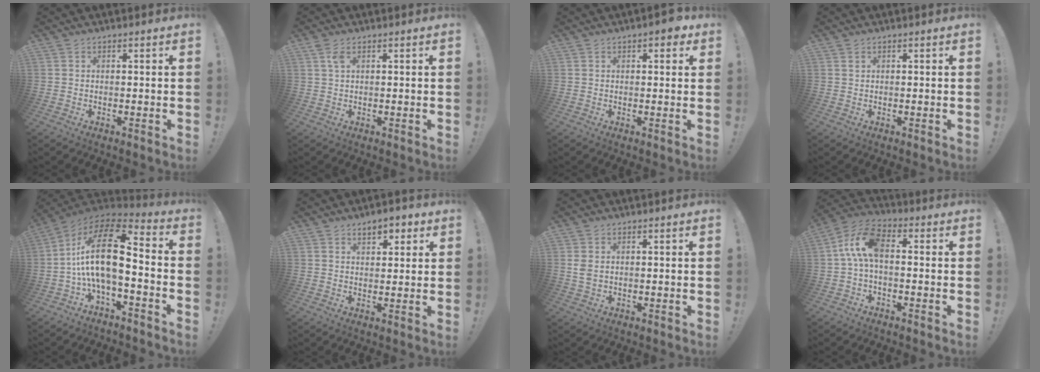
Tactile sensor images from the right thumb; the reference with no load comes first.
{"total": 2.7, "force": [1.3, 1.2, 2.0], "torque": [-0.040, 0.001, 0.022]}
{"total": 3.0, "force": [1.4, 1.4, 2.2], "torque": [-0.020, -0.004, 0.020]}
{"total": 0.6, "force": [0.4, 0.4, 0.1], "torque": [0.005, -0.002, 0.008]}
{"total": 19.4, "force": [0.3, 8.2, 17.6], "torque": [-0.316, 0.003, 0.003]}
{"total": 4.9, "force": [2.9, 2.8, 2.9], "torque": [-0.031, -0.008, 0.048]}
{"total": 2.6, "force": [0.8, 1.6, 1.8], "torque": [-0.031, 0.003, 0.014]}
{"total": 10.3, "force": [0.4, 5.2, 8.9], "torque": [-0.181, 0.008, 0.009]}